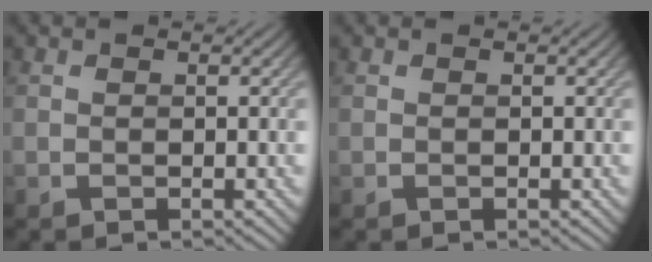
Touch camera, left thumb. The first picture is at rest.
{"total": 0.0}